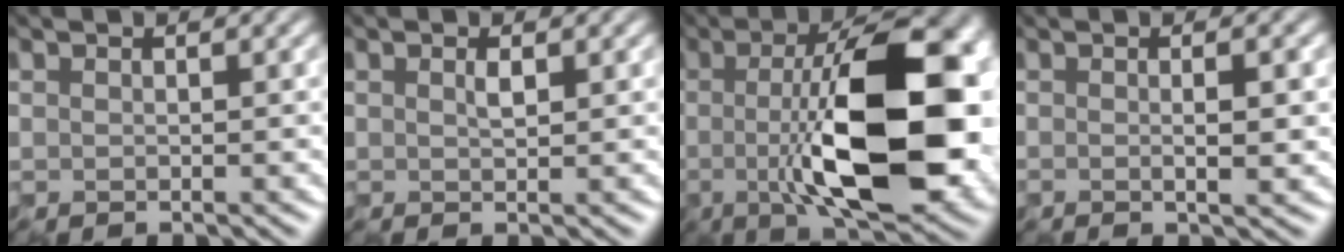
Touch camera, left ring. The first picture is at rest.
{"total": 0.6, "force": [0.0, 0.0, 0.6], "torque": [-0.013, -0.001, 0.002]}
{"total": 13.3, "force": [-1.0, 3.9, 12.6], "torque": [-0.181, -0.005, -0.027]}
{"total": 2.4, "force": [-0.3, -0.1, 2.3], "torque": [-0.035, -0.003, -0.008]}